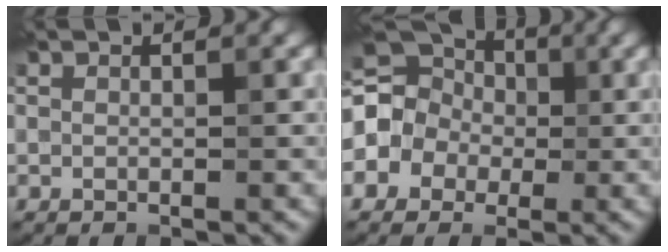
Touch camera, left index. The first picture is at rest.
{"total": 10.8, "force": [0.0, 9.5, 5.0], "torque": [-0.101, 0.031, -0.060]}